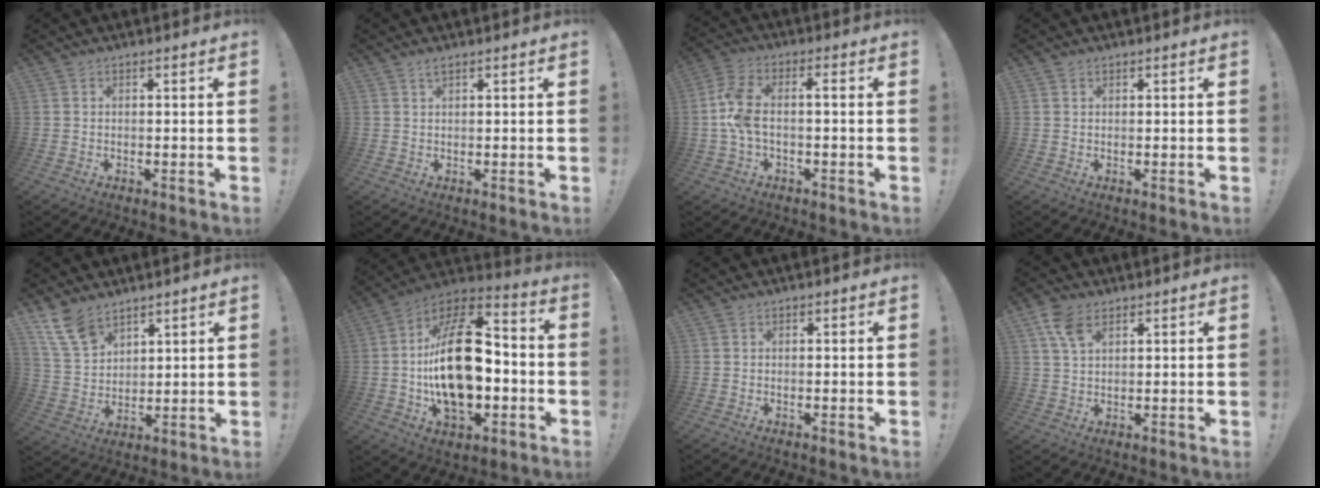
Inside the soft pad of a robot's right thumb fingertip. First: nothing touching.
{"total": 1.2, "force": [0.7, 0.2, 0.9], "torque": [-0.020, 0.000, 0.014]}
{"total": 8.1, "force": [-0.9, 3.7, 7.1], "torque": [-0.149, 0.003, -0.018]}
{"total": 0.8, "force": [0.6, 0.5, 0.1], "torque": [0.002, -0.003, 0.011]}
{"total": 11.3, "force": [8.1, 6.4, 4.6], "torque": [-0.086, -0.046, 0.161]}
{"total": 26.7, "force": [-2.1, 15.0, 21.9], "torque": [-0.391, 0.020, -0.030]}
{"total": 0.0}
{"total": 7.0, "force": [3.8, 3.9, 4.4], "torque": [-0.073, -0.011, 0.075]}